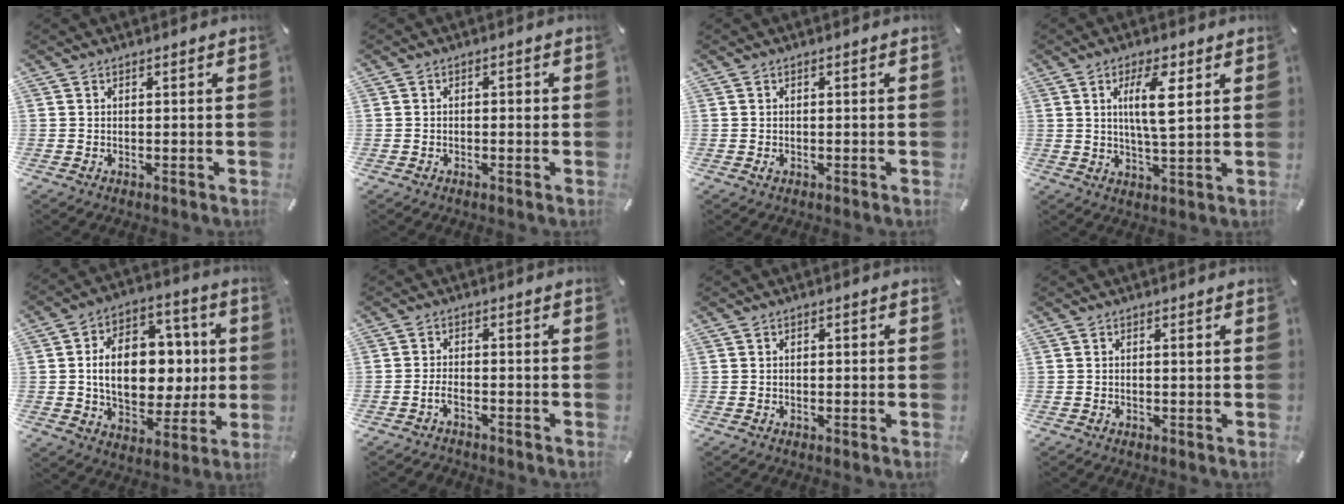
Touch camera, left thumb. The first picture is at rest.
{"total": 1.4, "force": [-0.4, 0.8, 1.1], "torque": [-0.022, 0.006, -0.010]}
{"total": 0.8, "force": [-0.3, 0.5, 0.6], "torque": [-0.010, -0.002, -0.005]}
{"total": 9.3, "force": [3.1, 2.6, 8.4], "torque": [-0.161, -0.011, 0.041]}
{"total": 17.2, "force": [0.2, 12.3, 12.0], "torque": [-0.212, -0.001, 0.007]}
{"total": 3.0, "force": [-2.0, 1.3, 1.8], "torque": [-0.037, 0.009, -0.039]}
{"total": 0.8, "force": [-0.2, 0.6, 0.5], "torque": [-0.010, 0.004, -0.006]}
{"total": 0.9, "force": [0.1, 0.2, 0.8], "torque": [-0.015, 0.000, 0.001]}